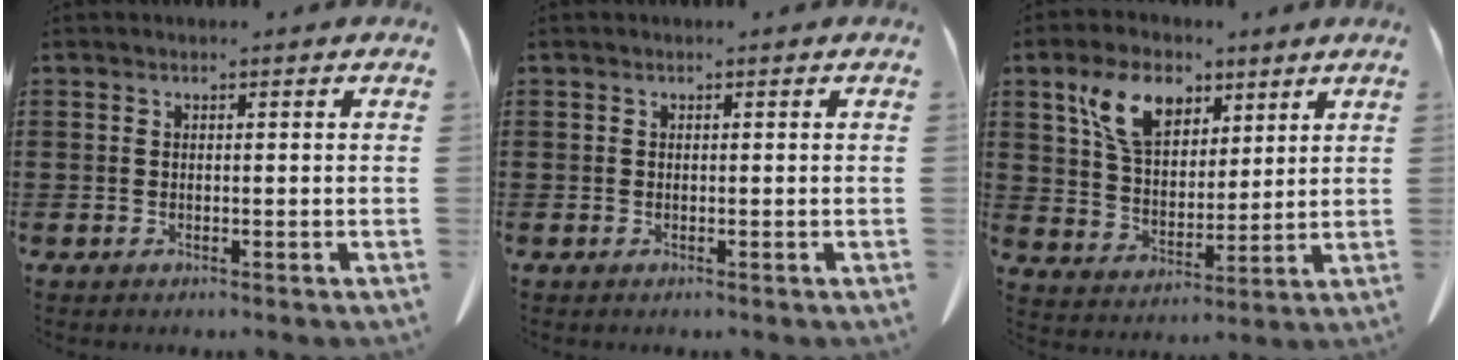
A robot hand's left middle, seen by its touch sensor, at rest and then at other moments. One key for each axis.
{"total": 0.0}
{"total": 9.7, "fx": 5.7, "fy": 5.7, "fz": 5.4, "tx": -0.121, "ty": 0.008, "tz": 0.107}